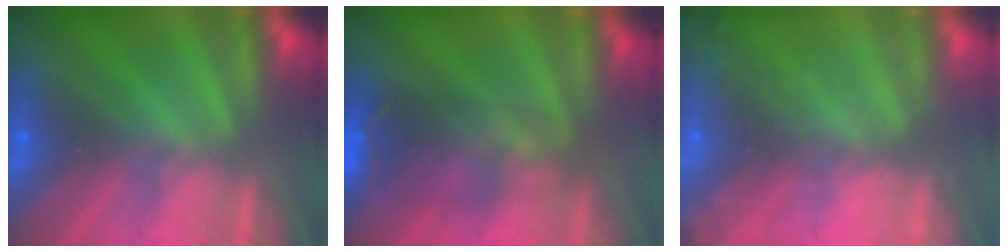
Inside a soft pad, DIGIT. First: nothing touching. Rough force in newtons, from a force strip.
{"total": 6.7}
{"total": 9.1}